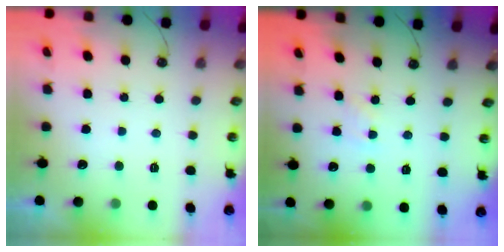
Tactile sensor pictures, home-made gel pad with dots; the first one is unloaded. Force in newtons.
{"total": 2.4, "press": 2.4, "slide": 0.3}